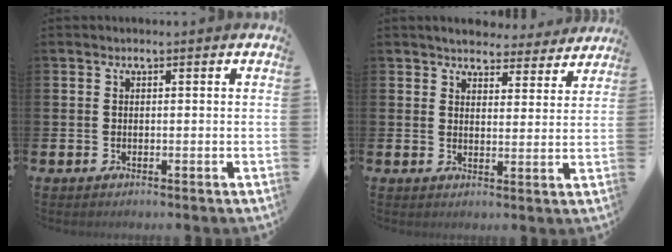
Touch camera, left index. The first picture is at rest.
{"total": 4.4, "force": [4.3, 1.2, 0.1], "torque": [-0.005, -0.031, 0.072]}